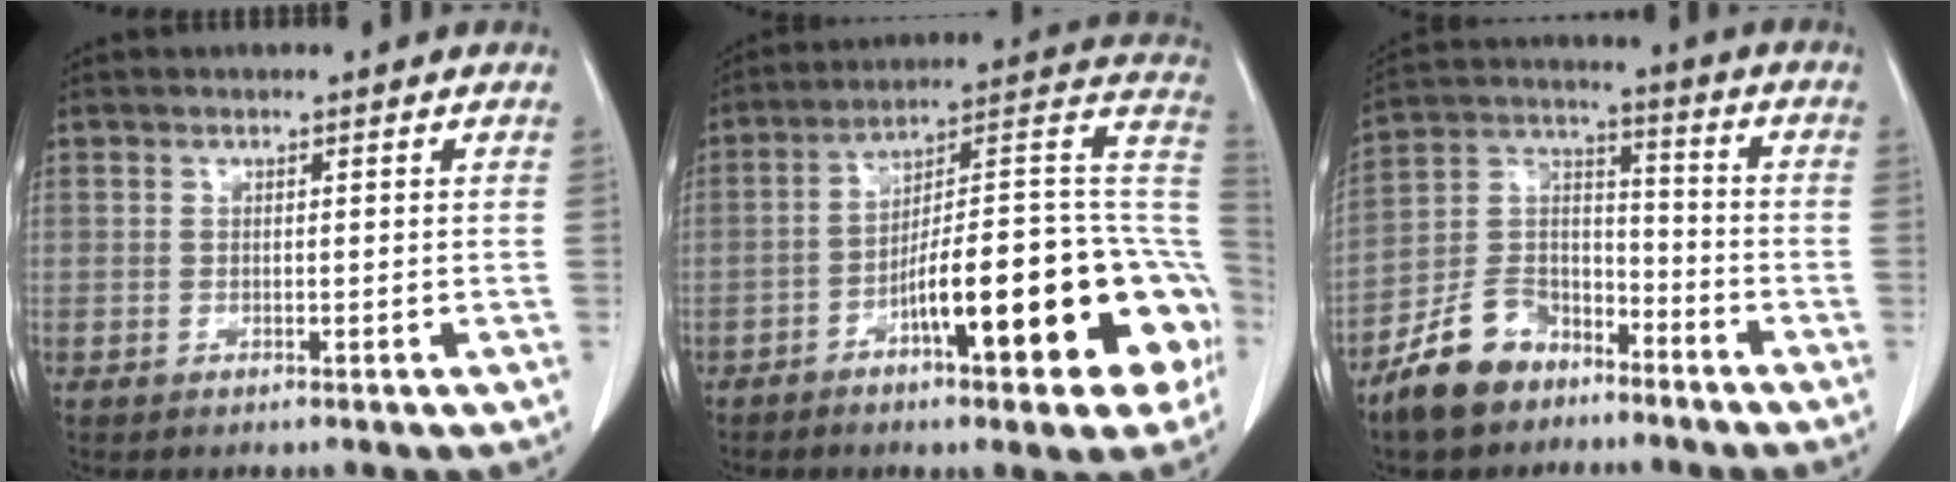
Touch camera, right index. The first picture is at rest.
{"total": 22.8, "force": [-8.4, 4.1, 20.8], "torque": [-0.218, 0.037, -0.119]}
{"total": 11.7, "force": [-8.3, 6.7, 4.6], "torque": [-0.102, 0.022, -0.155]}